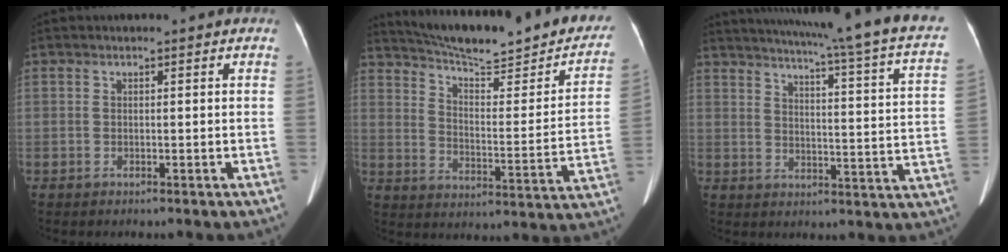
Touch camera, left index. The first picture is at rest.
{"total": 24.6, "force": [20.9, 3.5, 12.4], "torque": [-0.185, -0.030, 0.277]}
{"total": 25.9, "force": [21.4, -0.1, 14.6], "torque": [-0.218, -0.053, 0.256]}